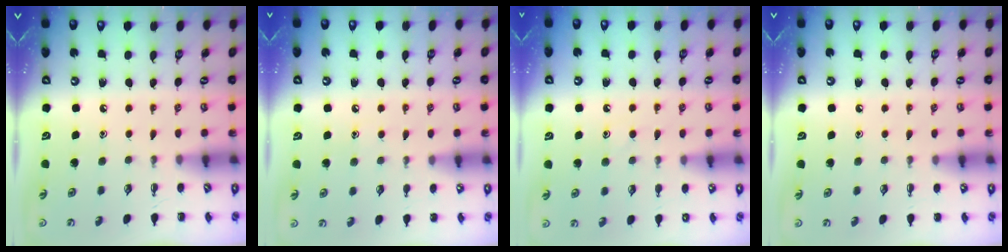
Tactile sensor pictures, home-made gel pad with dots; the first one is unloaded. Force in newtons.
{"total": 5.5, "press": 5.4, "slide": 1.5}
{"total": 7.7, "press": 7.7, "slide": 1.0}
{"total": 4.0, "press": 3.8, "slide": 1.5}